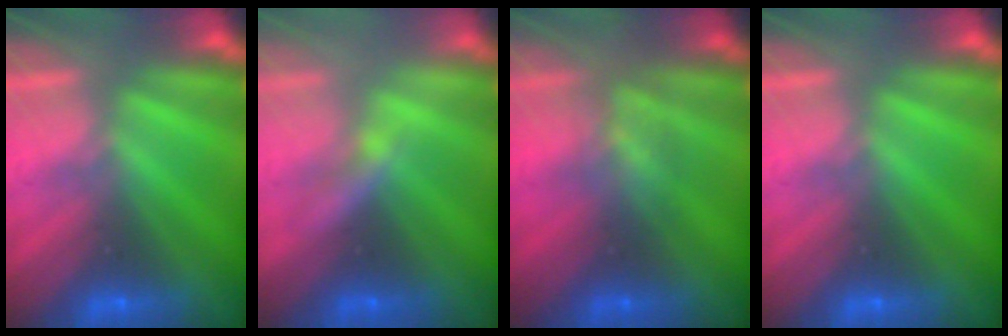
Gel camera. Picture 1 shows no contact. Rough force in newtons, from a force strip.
{"total": 2.2}
{"total": 2.7}
{"total": 0.0}